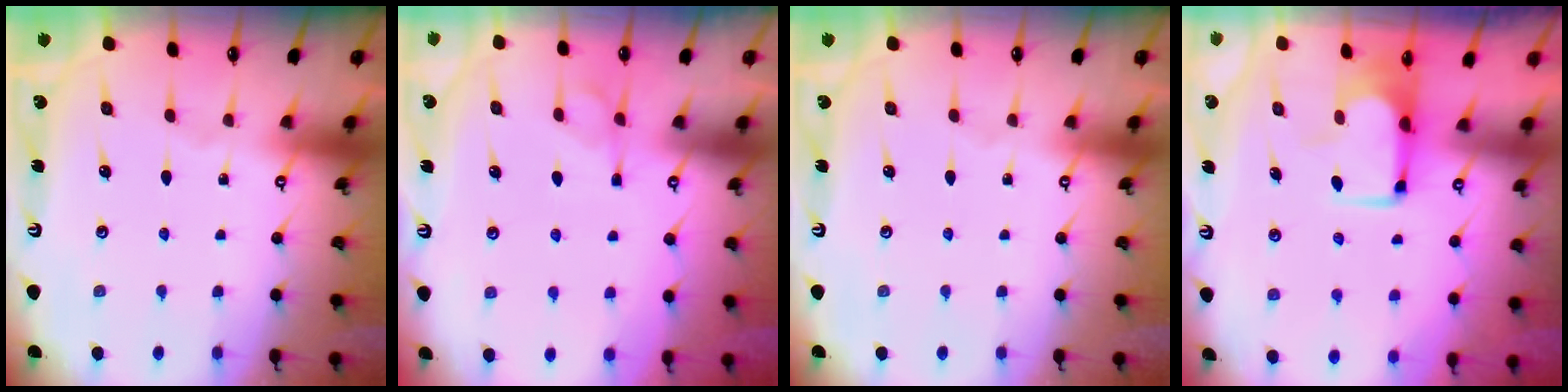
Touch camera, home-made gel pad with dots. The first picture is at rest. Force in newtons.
{"total": 1.3, "press": 0.4, "slide": 1.2}
{"total": 0.0}
{"total": 3.8, "press": 3.7, "slide": 0.4}